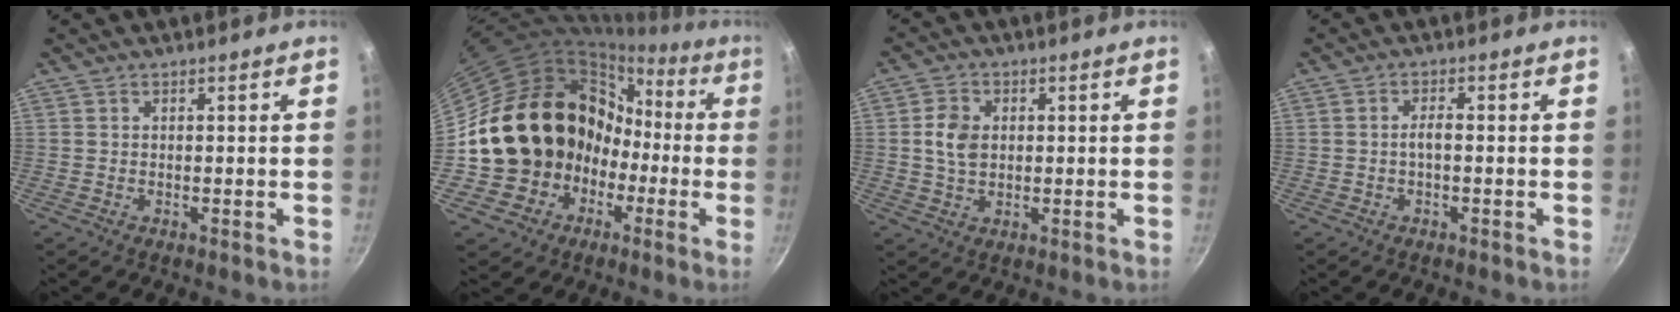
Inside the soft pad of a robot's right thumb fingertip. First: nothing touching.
{"total": 19.3, "force": [-1.6, 17.0, 9.1], "torque": [-0.118, 0.062, -0.006]}
{"total": 5.7, "force": [0.8, 4.1, 3.9], "torque": [-0.060, 0.002, 0.013]}
{"total": 1.9, "force": [-0.4, 0.6, 1.7], "torque": [-0.034, 0.012, -0.009]}